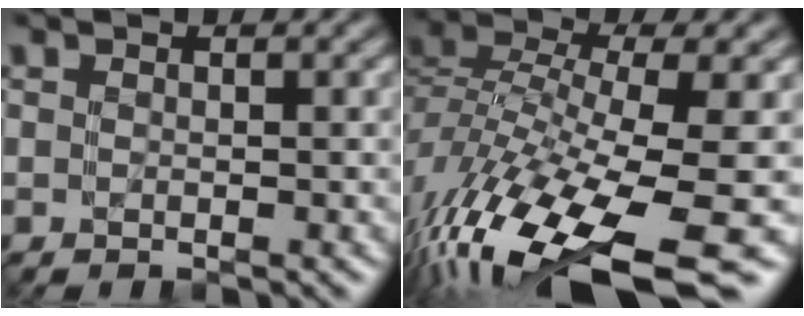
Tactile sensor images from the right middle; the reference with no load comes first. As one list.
[{"total": 15.2, "force": [-8.7, 4.4, 11.6], "torque": [-0.257, -0.011, -0.139]}]